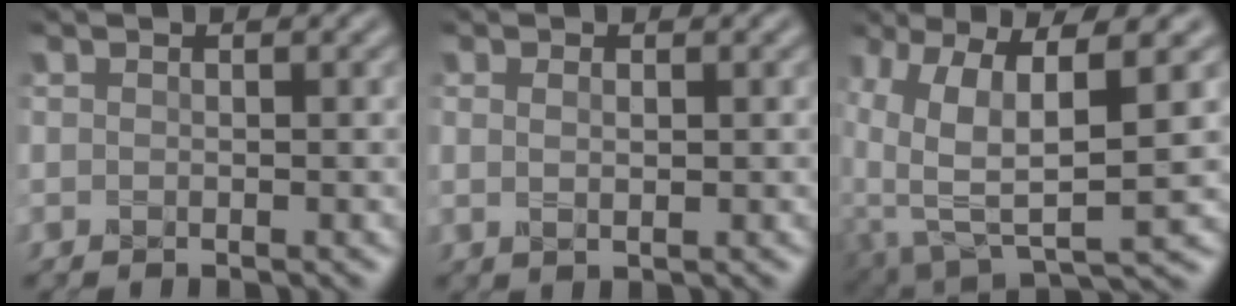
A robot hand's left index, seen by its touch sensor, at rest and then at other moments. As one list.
[{"total": 1.0, "force": [0.5, 0.4, 0.7], "torque": [-0.013, 0.002, 0.008]}, {"total": 8.9, "force": [1.5, 3.4, 8.1], "torque": [-0.168, -0.013, 0.031]}]